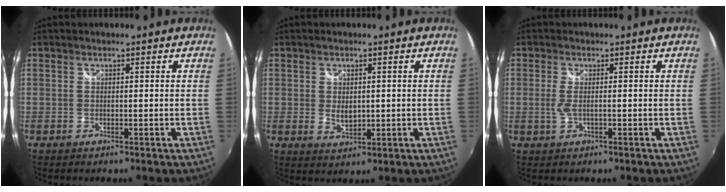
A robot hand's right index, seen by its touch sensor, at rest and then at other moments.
{"total": 3.5, "force": [0.1, 2.4, 2.6], "torque": [-0.042, -0.006, 0.007]}
{"total": 2.7, "force": [-0.3, 0.4, 2.6], "torque": [-0.053, -0.005, -0.005]}